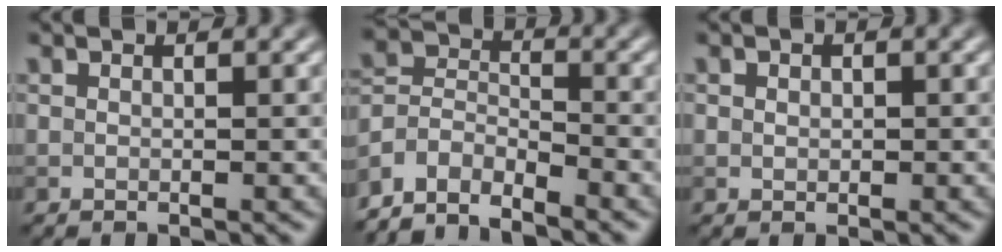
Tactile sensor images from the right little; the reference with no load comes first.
{"total": 5.4, "force": [-4.7, 2.1, 1.7], "torque": [-0.031, 0.000, -0.100]}
{"total": 0.6, "force": [0.1, 0.5, 0.3], "torque": [-0.003, -0.001, 0.001]}